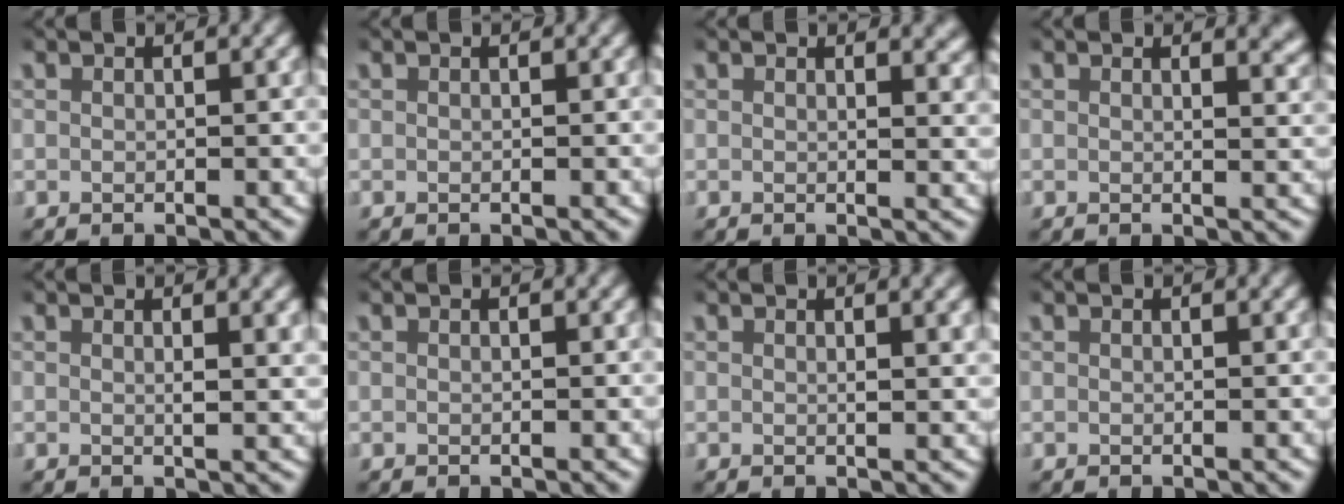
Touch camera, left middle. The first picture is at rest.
{"total": 0.0}
{"total": 2.2, "force": [1.8, 0.5, 1.1], "torque": [-0.011, -0.003, 0.024]}
{"total": 2.7, "force": [2.1, 0.7, 1.5], "torque": [-0.015, -0.002, 0.029]}
{"total": 1.5, "force": [0.9, -0.1, 1.2], "torque": [-0.017, -0.003, 0.015]}
{"total": 0.0}
{"total": 1.2, "force": [0.8, -0.1, 0.9], "torque": [-0.013, -0.003, 0.013]}
{"total": 0.0}